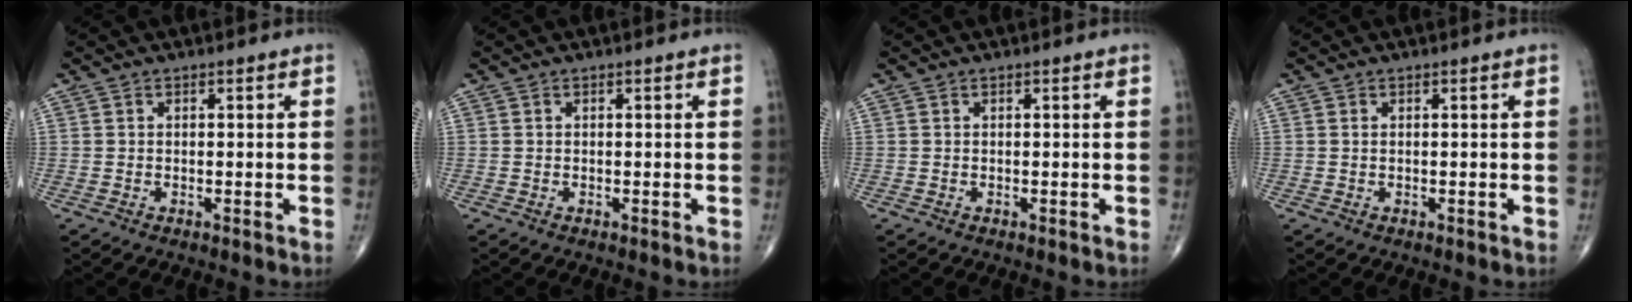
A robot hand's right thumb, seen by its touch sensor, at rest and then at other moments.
{"total": 0.0}
{"total": 0.0}
{"total": 0.0}